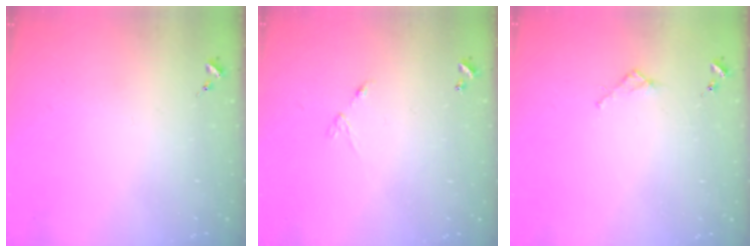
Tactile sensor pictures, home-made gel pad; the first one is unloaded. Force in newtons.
{"total": 5.9, "press": 5.9, "slide": 0.4}
{"total": 2.4, "press": 2.3, "slide": 0.3}